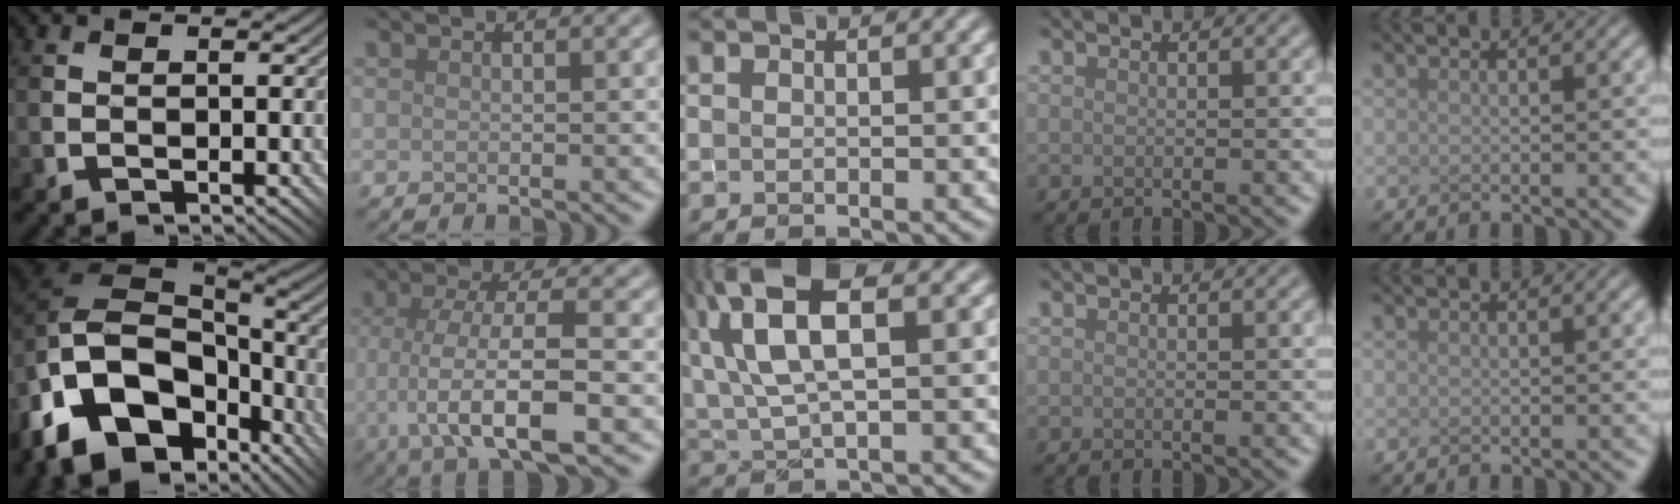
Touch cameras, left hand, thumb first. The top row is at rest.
{"thumb": {"total": 18.0, "force": [-8.3, 11.6, 11.0], "torque": [-0.262, -0.030, -0.134]}, "index": {"total": 8.0, "force": [-1.6, 2.3, 7.4], "torque": [-0.127, -0.001, -0.030]}, "middle": {"total": 9.5, "force": [3.8, 3.8, 7.8], "torque": [-0.172, 0.025, 0.069]}}